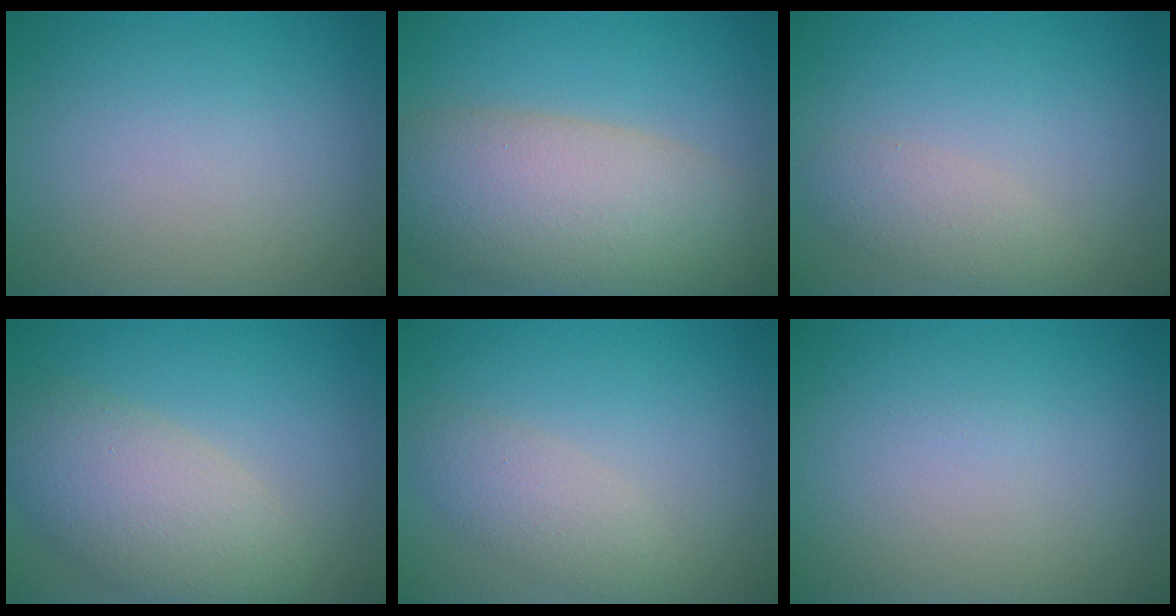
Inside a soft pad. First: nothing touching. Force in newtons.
{"total": 10.1, "press": 10.0, "slide": 0.6}
{"total": 2.3, "press": 2.3, "slide": 0.2}
{"total": 6.5, "press": 6.5, "slide": 0.4}
{"total": 2.8, "press": 2.8, "slide": 0.2}
{"total": 0.0}